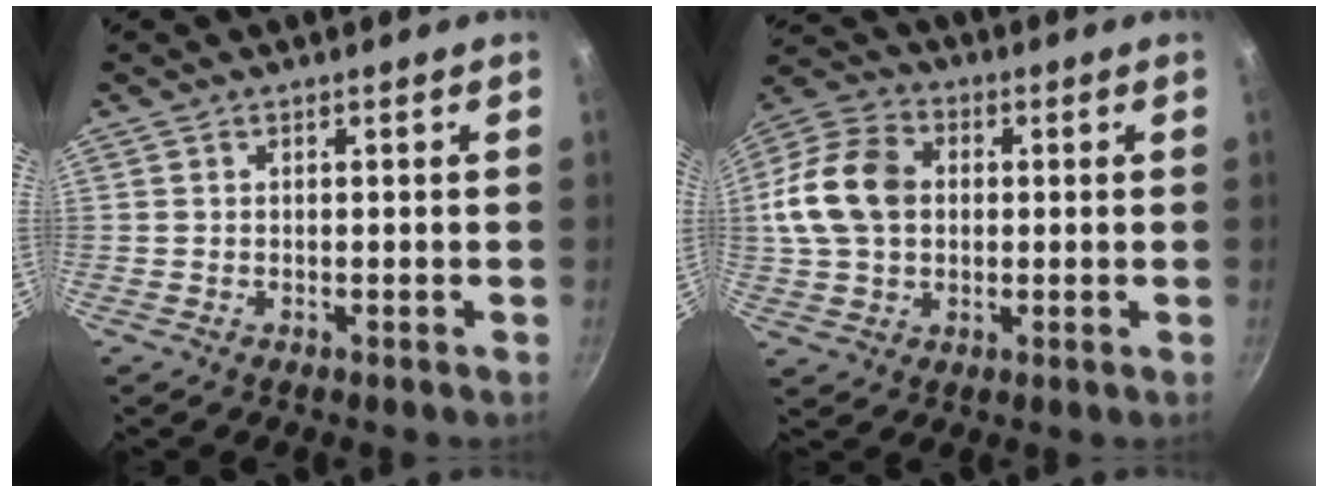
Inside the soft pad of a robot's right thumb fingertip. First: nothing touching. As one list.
[{"total": 14.2, "force": [1.3, 10.6, 9.4], "torque": [-0.160, 0.021, 0.013]}]